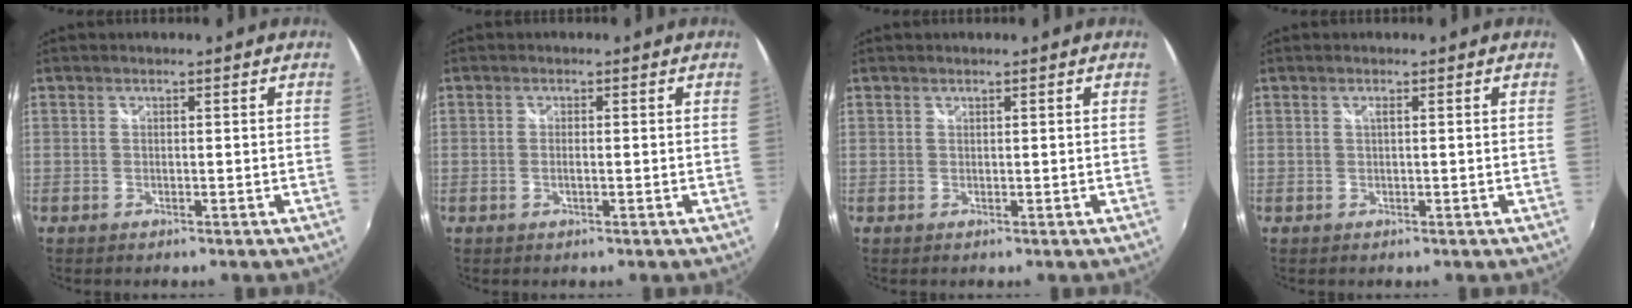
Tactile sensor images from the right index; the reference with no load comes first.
{"total": 1.1, "force": [-0.2, 0.1, 1.0], "torque": [-0.022, 0.000, -0.006]}
{"total": 0.0}
{"total": 0.6, "force": [0.2, -0.1, 0.5], "torque": [-0.010, 0.002, 0.002]}